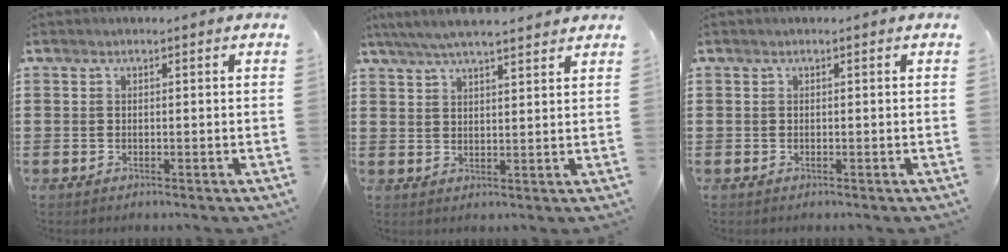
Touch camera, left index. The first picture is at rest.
{"total": 5.0, "force": [4.5, 0.3, 2.2], "torque": [-0.054, -0.012, 0.081]}
{"total": 0.0}